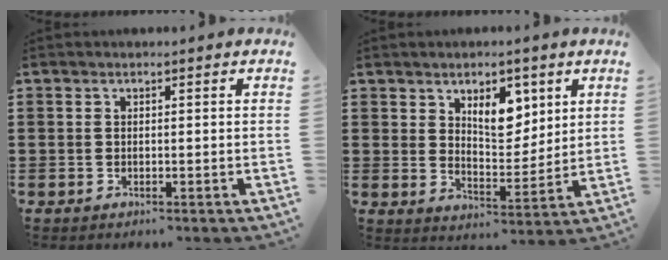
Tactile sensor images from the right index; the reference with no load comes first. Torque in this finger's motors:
{"motor_torque": [0.28, 0.33, 0.18, 0.04]}